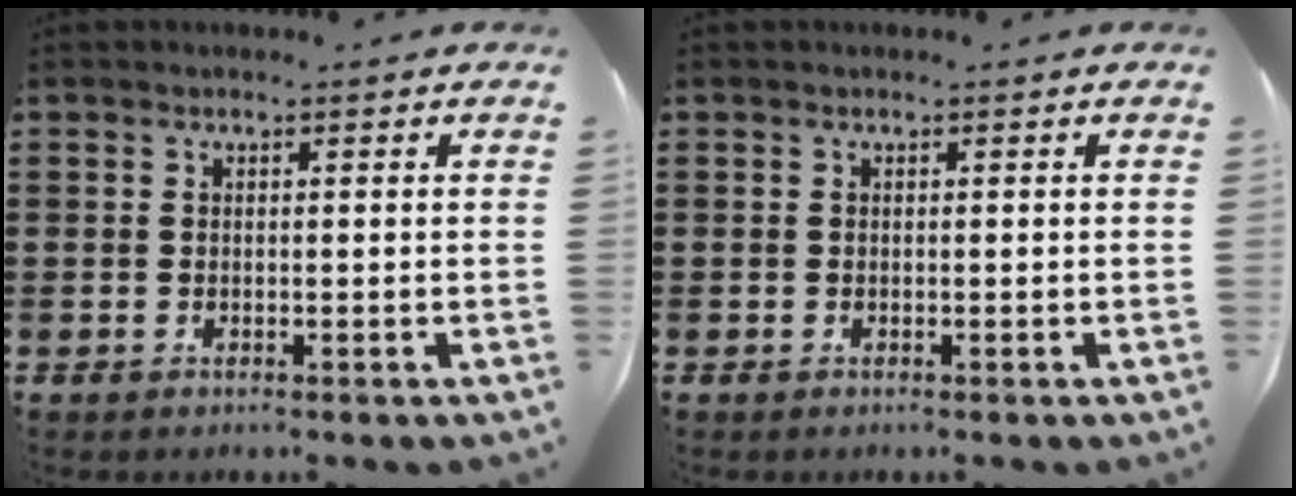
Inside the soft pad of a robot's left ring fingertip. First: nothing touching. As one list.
[{"total": 0.0}]